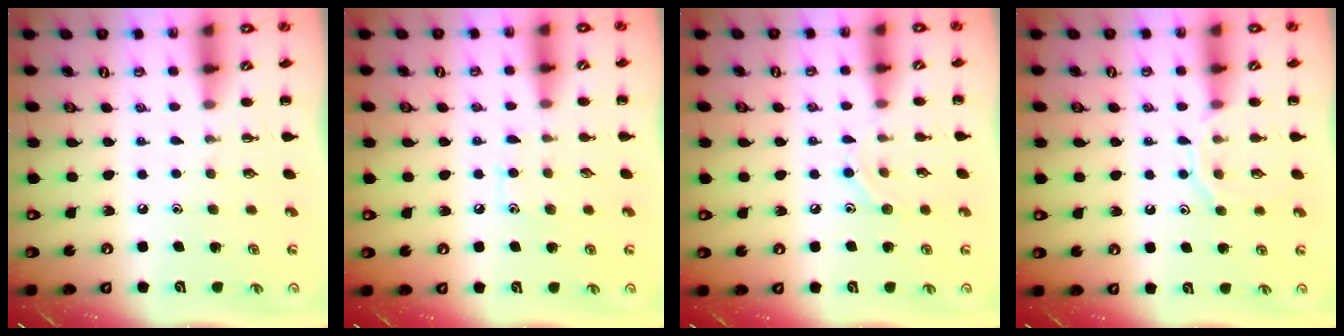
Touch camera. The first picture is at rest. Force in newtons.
{"total": 6.9, "press": 6.5, "slide": 2.2}
{"total": 6.6, "press": 6.5, "slide": 1.1}
{"total": 8.8, "press": 8.8, "slide": 0.6}